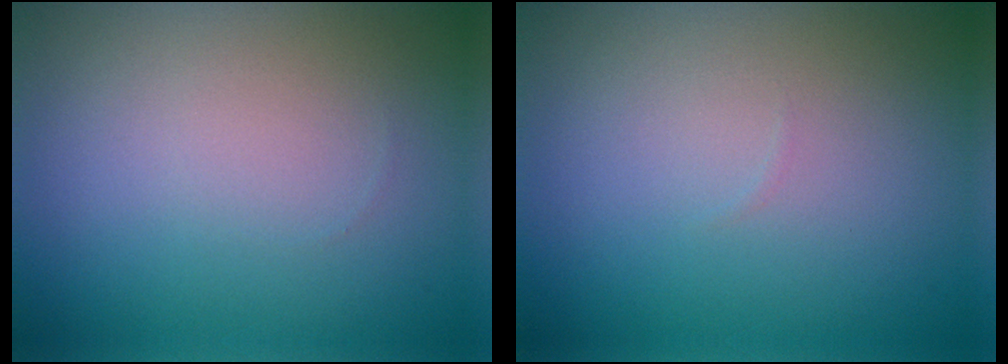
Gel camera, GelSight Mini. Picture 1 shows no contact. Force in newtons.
{"total": 0.0}